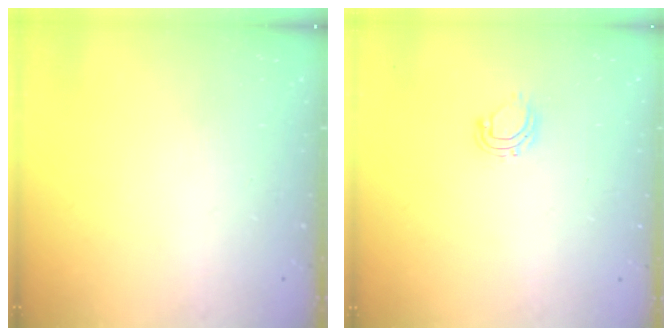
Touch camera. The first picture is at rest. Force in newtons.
{"total": 6.8, "press": 6.8, "slide": 0.5}